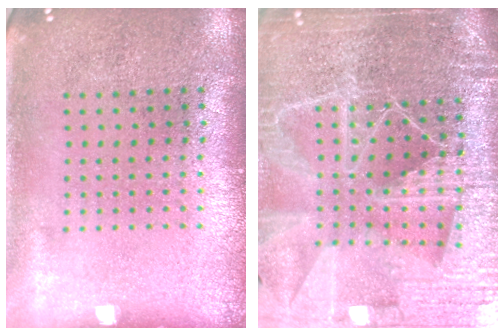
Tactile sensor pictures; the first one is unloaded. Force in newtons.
{"total": 5.7, "press": 5.0, "slide": 2.8}